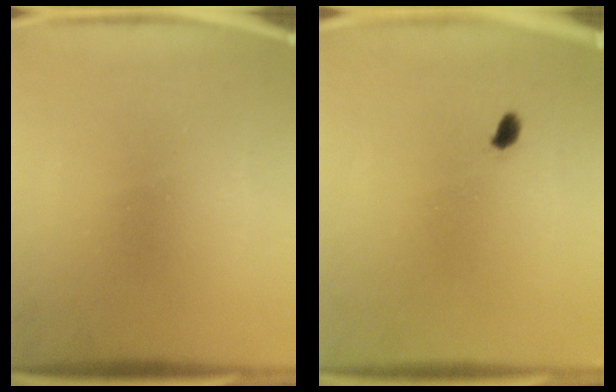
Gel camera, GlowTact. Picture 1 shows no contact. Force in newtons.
{"total": 1.4}